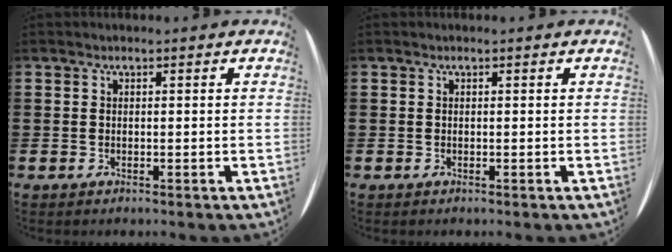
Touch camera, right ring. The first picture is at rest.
{"total": 0.0}